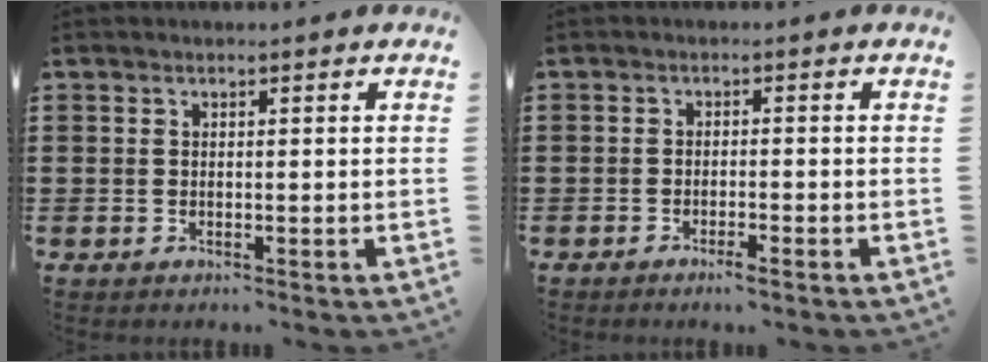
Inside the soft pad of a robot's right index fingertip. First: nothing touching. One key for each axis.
{"total": 1.6, "fx": -1.4, "fy": 0.1, "fz": 0.8, "tx": -0.017, "ty": -0.002, "tz": -0.025}